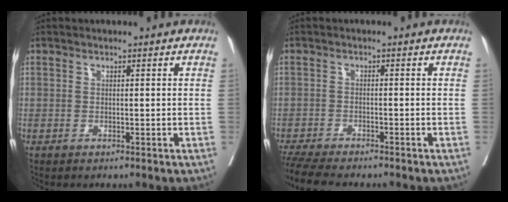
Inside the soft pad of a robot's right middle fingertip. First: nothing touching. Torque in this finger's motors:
{"motor_torque": [0.41, -0.37, 0.09, 0.03]}